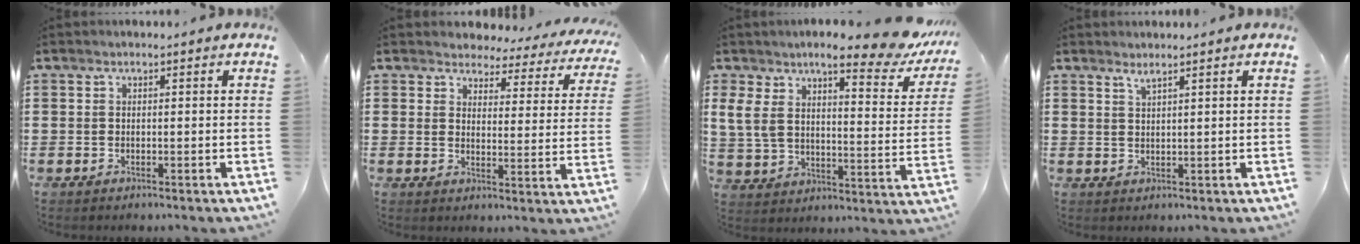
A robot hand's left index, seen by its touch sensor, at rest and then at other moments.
{"total": 3.7, "force": [3.4, 1.3, 0.1], "torque": [-0.027, -0.020, 0.056]}
{"total": 12.1, "force": [8.8, 3.0, 7.8], "torque": [-0.154, -0.047, 0.146]}
{"total": 1.7, "force": [1.4, -0.2, 0.9], "torque": [-0.020, -0.001, 0.027]}